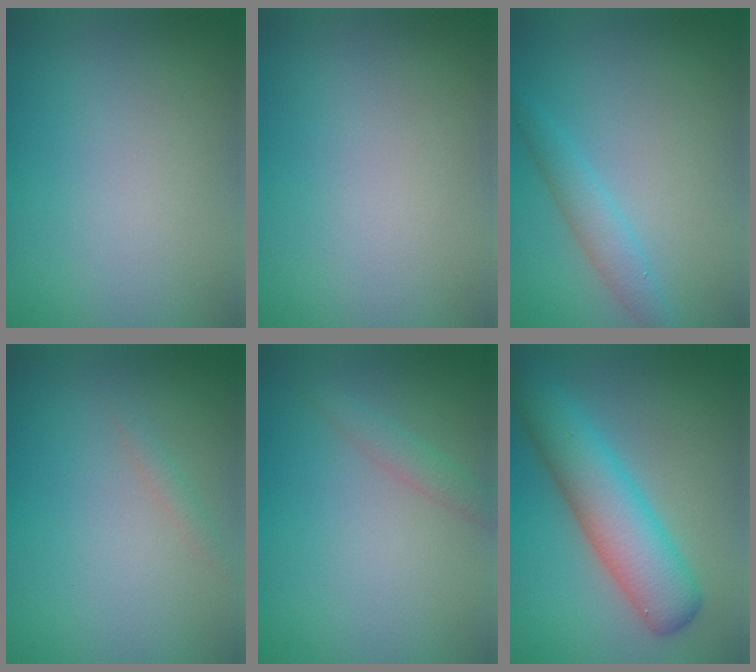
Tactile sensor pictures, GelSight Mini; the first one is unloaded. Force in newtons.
{"total": 0.0}
{"total": 2.0, "press": 2.0, "slide": 0.1}
{"total": 0.7, "press": 0.7, "slide": 0.1}
{"total": 1.3, "press": 1.3, "slide": 0.1}
{"total": 6.6, "press": 6.6, "slide": 0.2}